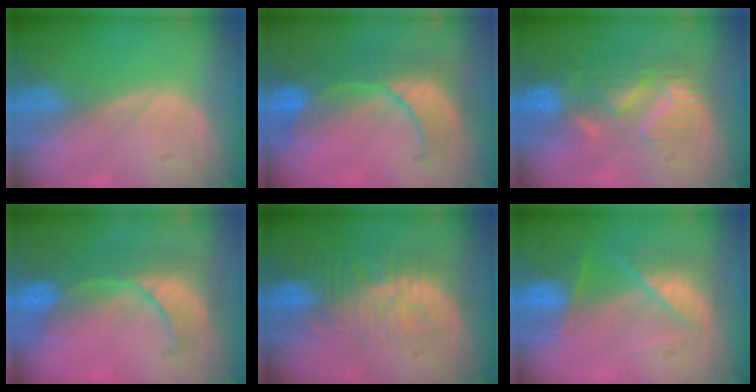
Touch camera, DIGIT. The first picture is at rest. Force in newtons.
{"total": 8.1, "press": 8.1, "slide": 0.7}
{"total": 8.8, "press": 7.8, "slide": 4.1}
{"total": 8.4, "press": 8.3, "slide": 1.3}
{"total": 9.5, "press": 8.5, "slide": 4.1}
{"total": 7.3, "press": 6.6, "slide": 3.3}